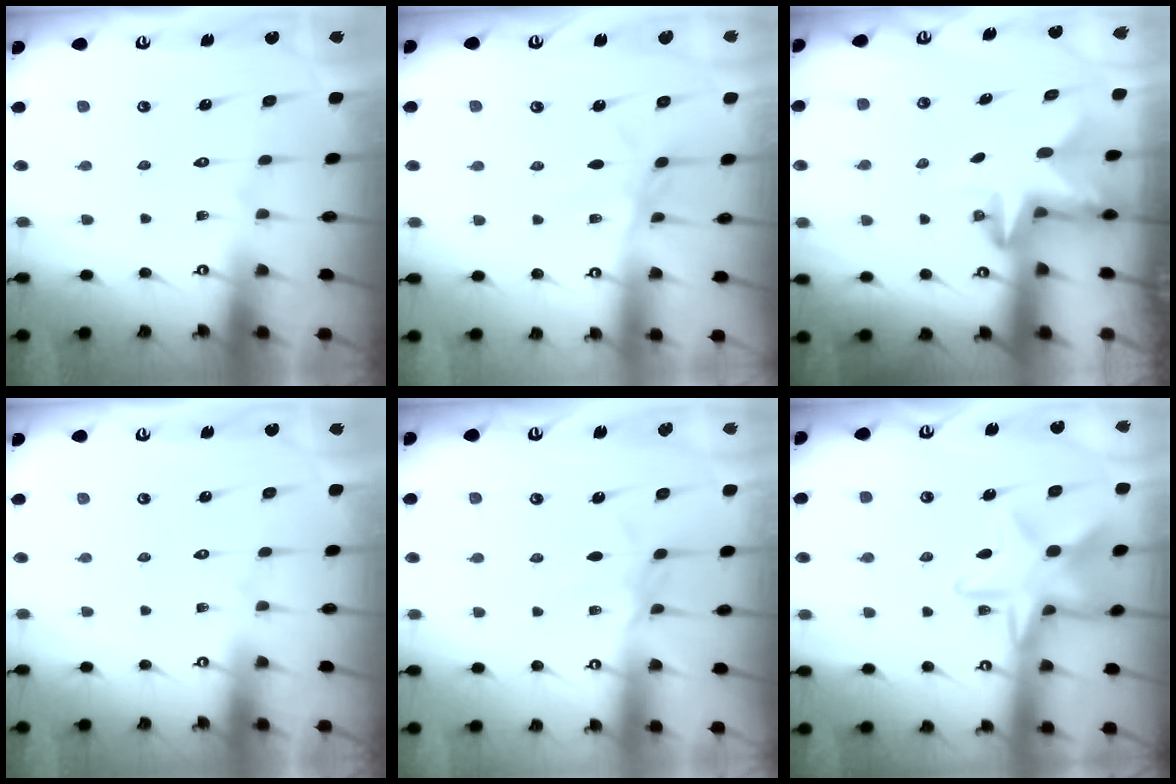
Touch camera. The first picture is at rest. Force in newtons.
{"total": 2.8, "press": 2.8, "slide": 0.2}
{"total": 2.7, "press": 2.6, "slide": 0.5}
{"total": 0.0}
{"total": 2.8, "press": 2.8, "slide": 0.5}
{"total": 15.3, "press": 15.3, "slide": 0.9}